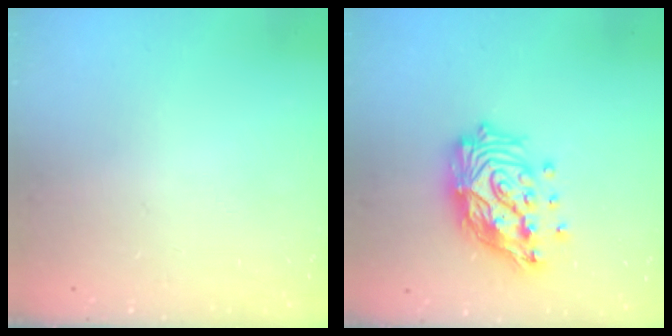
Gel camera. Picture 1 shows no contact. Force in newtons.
{"total": 18.2, "press": 18.1, "slide": 1.6}